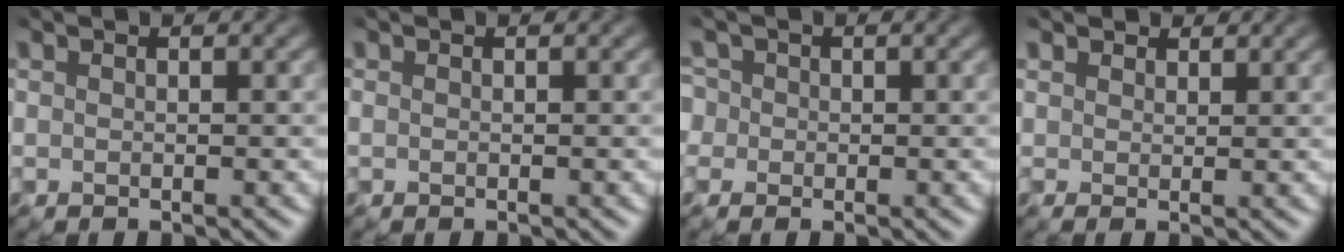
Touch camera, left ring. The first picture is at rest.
{"total": 0.0}
{"total": 2.5, "force": [0.6, 2.2, 0.8], "torque": [0.005, 0.018, -0.014]}
{"total": 1.4, "force": [1.0, 0.9, 0.4], "torque": [-0.006, 0.000, 0.014]}